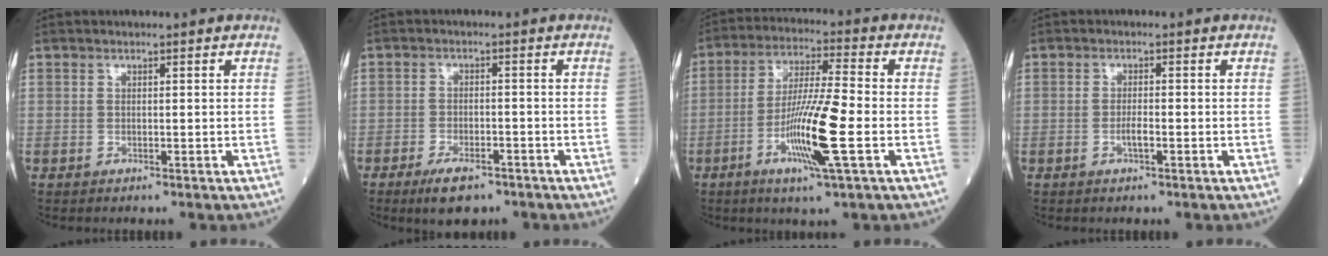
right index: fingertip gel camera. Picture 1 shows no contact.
{"total": 5.4, "force": [-3.8, 2.0, 3.4], "torque": [-0.064, -0.003, -0.059]}
{"total": 11.9, "force": [-3.6, -0.1, 11.4], "torque": [-0.217, -0.011, -0.071]}
{"total": 1.8, "force": [-0.7, 0.2, 1.6], "torque": [-0.030, 0.000, -0.014]}